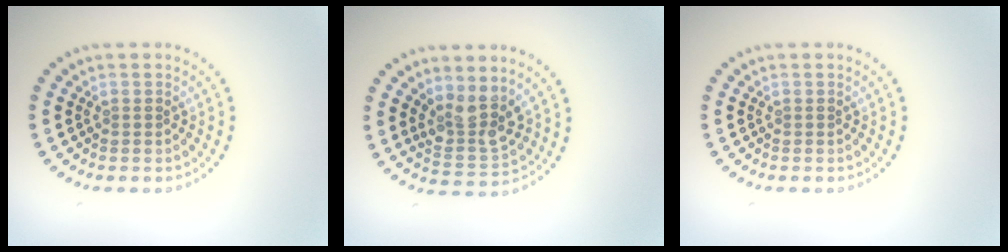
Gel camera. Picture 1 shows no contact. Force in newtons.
{"total": 3.6, "press": 3.2, "slide": 1.7}
{"total": 0.0}